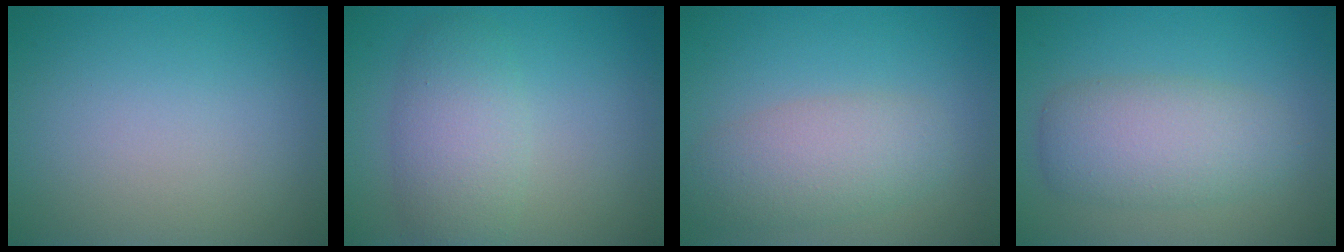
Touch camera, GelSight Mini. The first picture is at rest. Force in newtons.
{"total": 4.4, "press": 4.4, "slide": 0.1}
{"total": 4.2, "press": 4.2, "slide": 0.2}
{"total": 4.9, "press": 4.9, "slide": 0.3}